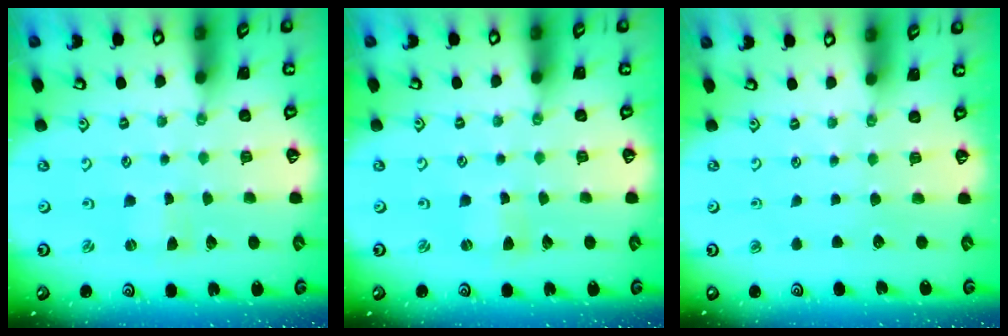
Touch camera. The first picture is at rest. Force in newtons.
{"total": 0.7, "press": 0.7, "slide": 0.3}
{"total": 0.0}